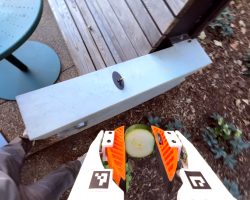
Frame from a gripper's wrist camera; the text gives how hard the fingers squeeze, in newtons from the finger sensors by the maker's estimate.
{"total": 10.6, "left": 10.5, "right": 10.6}